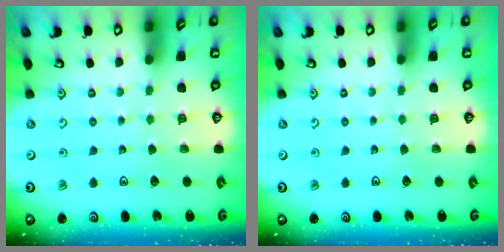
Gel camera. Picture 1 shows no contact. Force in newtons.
{"total": 0.0}